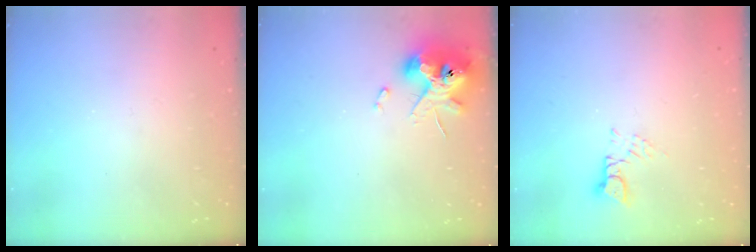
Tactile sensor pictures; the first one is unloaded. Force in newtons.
{"total": 12.0, "press": 11.9, "slide": 1.8}
{"total": 3.0, "press": 3.0, "slide": 0.4}